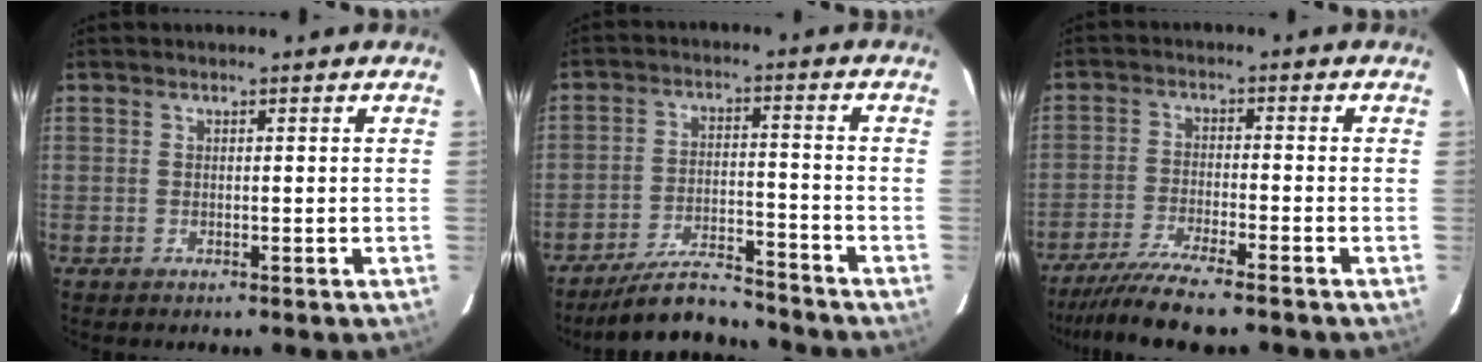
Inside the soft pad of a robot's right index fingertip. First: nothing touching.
{"total": 8.8, "force": [-8.3, 1.7, 2.5], "torque": [-0.042, 0.000, -0.145]}
{"total": 9.1, "force": [-7.8, -0.4, 4.7], "torque": [-0.073, -0.028, -0.130]}